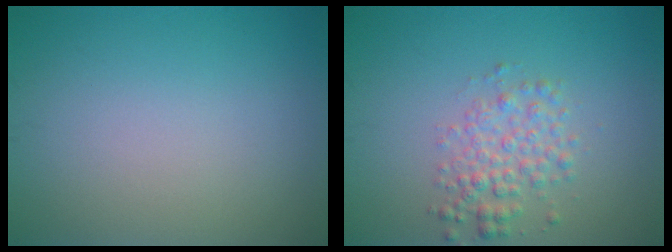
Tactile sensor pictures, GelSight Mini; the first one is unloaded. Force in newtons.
{"total": 2.9, "press": 2.9, "slide": 0.1}